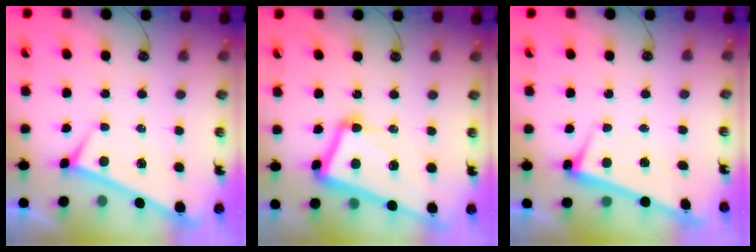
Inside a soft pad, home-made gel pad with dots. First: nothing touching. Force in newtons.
{"total": 13.4, "press": 13.2, "slide": 2.2}
{"total": 2.8, "press": 2.8, "slide": 0.4}